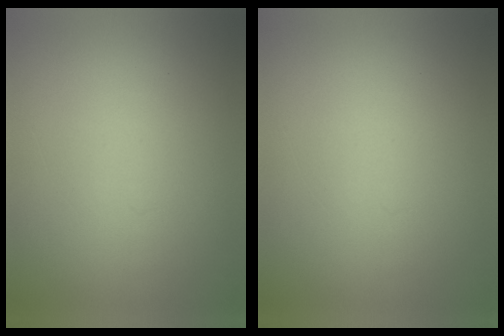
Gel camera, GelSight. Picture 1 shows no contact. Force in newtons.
{"total": 0.0}